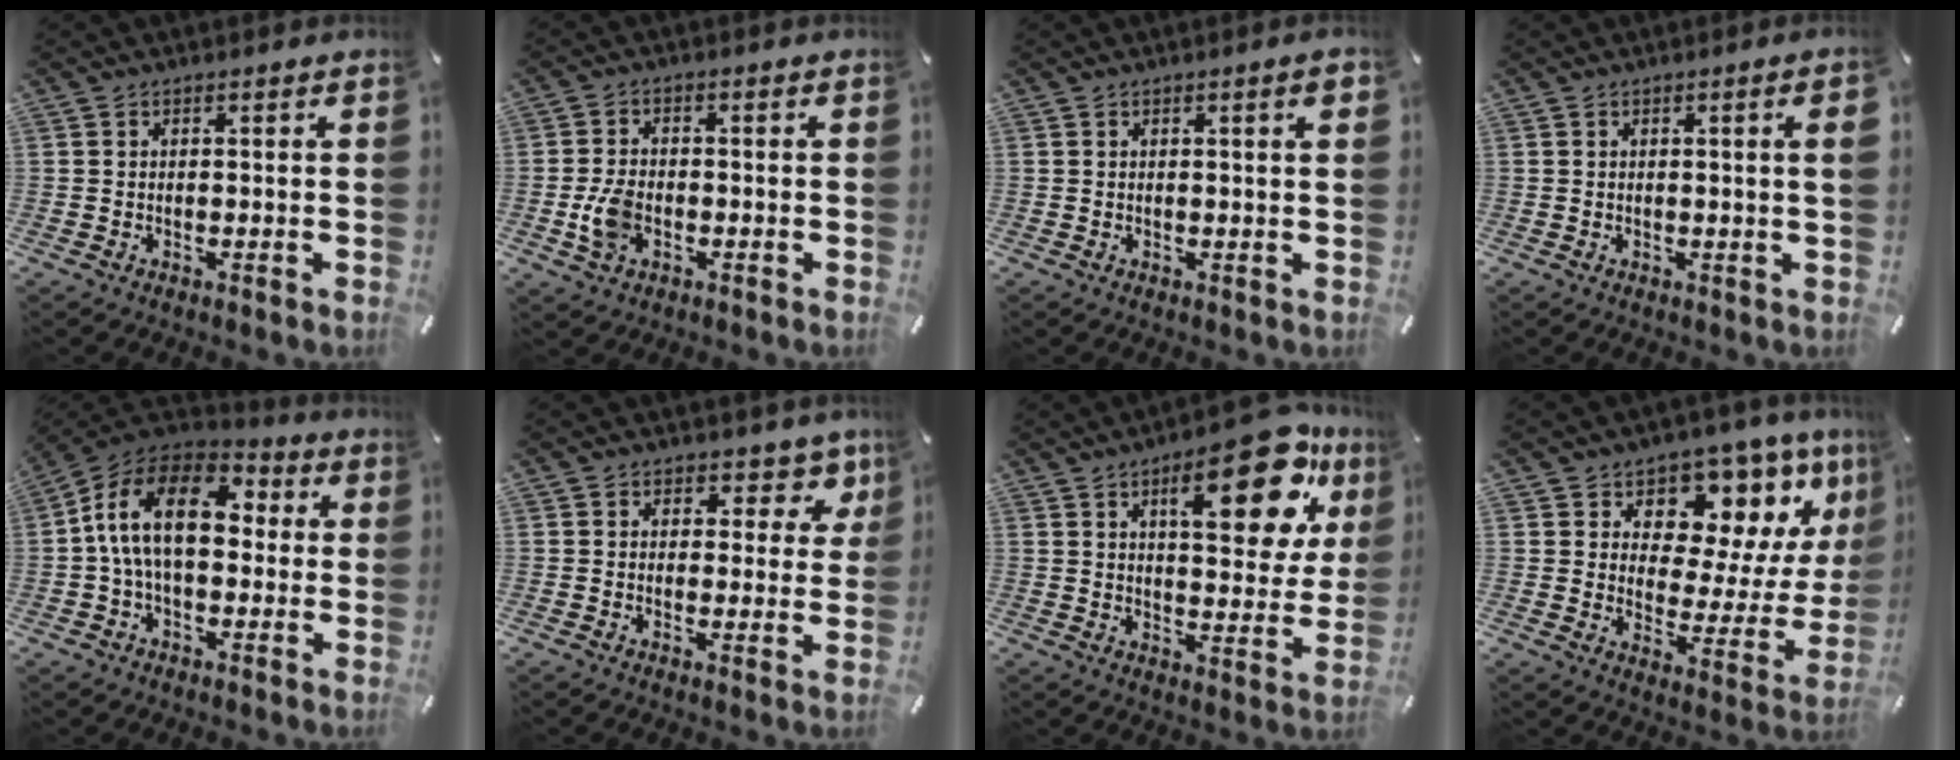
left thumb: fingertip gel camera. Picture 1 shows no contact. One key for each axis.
{"total": 6.0, "fx": -1.5, "fy": 4.1, "fz": 4.1, "tx": -0.094, "ty": 0.003, "tz": -0.030}
{"total": 2.7, "fx": 0.8, "fy": 0.3, "fz": 2.6, "tx": -0.041, "ty": 0.000, "tz": 0.010}
{"total": 3.1, "fx": 0.4, "fy": 0.0, "fz": 3.0, "tx": -0.045, "ty": -0.005, "tz": 0.003}
{"total": 16.6, "fx": 1.8, "fy": 10.1, "fz": 13.0, "tx": -0.262, "ty": 0.011, "tz": 0.030}
{"total": 6.0, "fx": 3.4, "fy": 4.2, "fz": 2.6, "tx": -0.012, "ty": -0.025, "tz": 0.052}
{"total": 22.1, "fx": 10.5, "fy": 9.1, "fz": 17.2, "tx": -0.234, "ty": -0.046, "tz": 0.159}
{"total": 9.4, "fx": 6.4, "fy": 6.3, "fz": 2.5, "tx": -0.023, "ty": -0.082, "tz": 0.107}